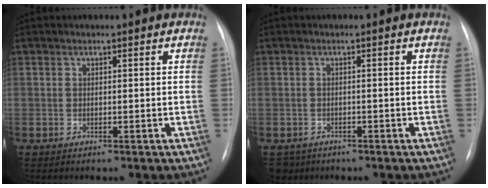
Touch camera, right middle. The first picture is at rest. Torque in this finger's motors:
{"motor_torque": [0.10, -0.08, -0.02, -0.02]}